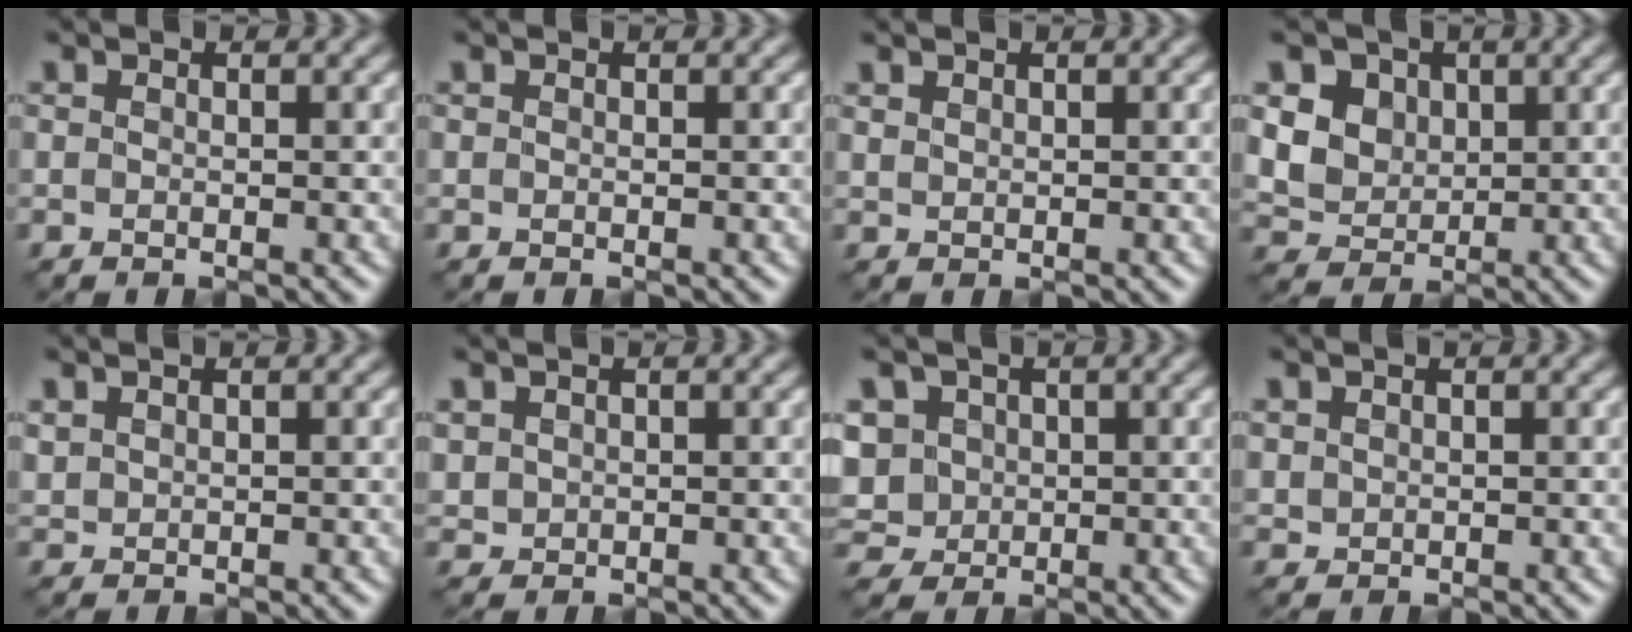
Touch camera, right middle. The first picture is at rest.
{"total": 0.0}
{"total": 0.8, "force": [0.7, 0.2, 0.2], "torque": [-0.008, -0.001, 0.017]}
{"total": 6.5, "force": [2.2, 5.3, 2.9], "torque": [-0.069, 0.010, 0.033]}
{"total": 1.1, "force": [0.8, 0.7, 0.3], "torque": [-0.012, 0.002, 0.020]}
{"total": 1.2, "force": [0.6, 1.1, 0.3], "torque": [-0.012, -0.002, 0.018]}
{"total": 5.8, "force": [1.0, 5.0, 2.7], "torque": [-0.068, 0.021, 0.010]}
{"total": 0.9, "force": [0.6, 0.7, 0.2], "torque": [-0.006, -0.001, 0.017]}